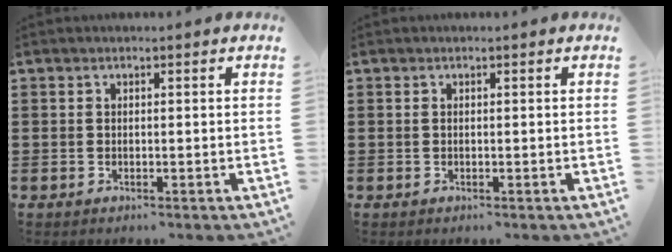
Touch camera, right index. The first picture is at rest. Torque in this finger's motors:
{"motor_torque": [0.13, 0.11, 0.04, 0.02]}